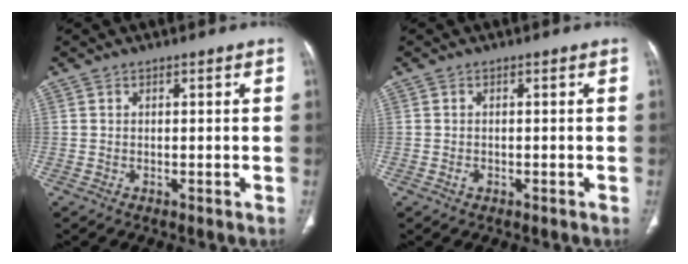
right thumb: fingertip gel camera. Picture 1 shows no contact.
{"total": 0.8, "force": [-0.4, 0.6, 0.5], "torque": [-0.010, 0.001, -0.005]}